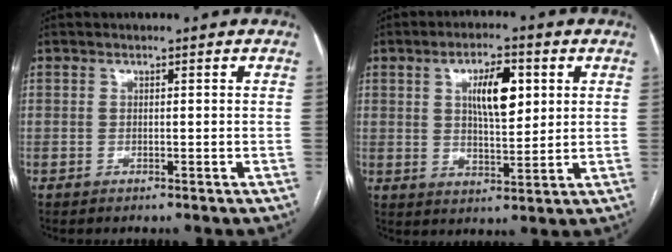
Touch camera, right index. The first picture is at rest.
{"total": 8.1, "force": [2.5, 2.8, 7.2], "torque": [-0.122, 0.007, 0.046]}